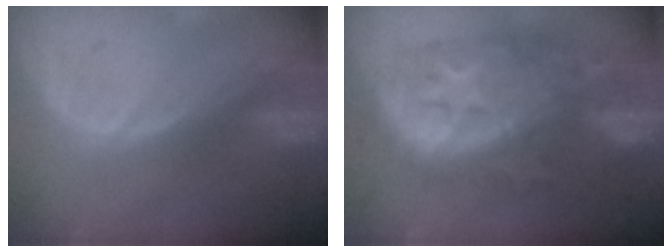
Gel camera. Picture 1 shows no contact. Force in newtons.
{"total": 12.4, "press": 12.3, "slide": 1.0}